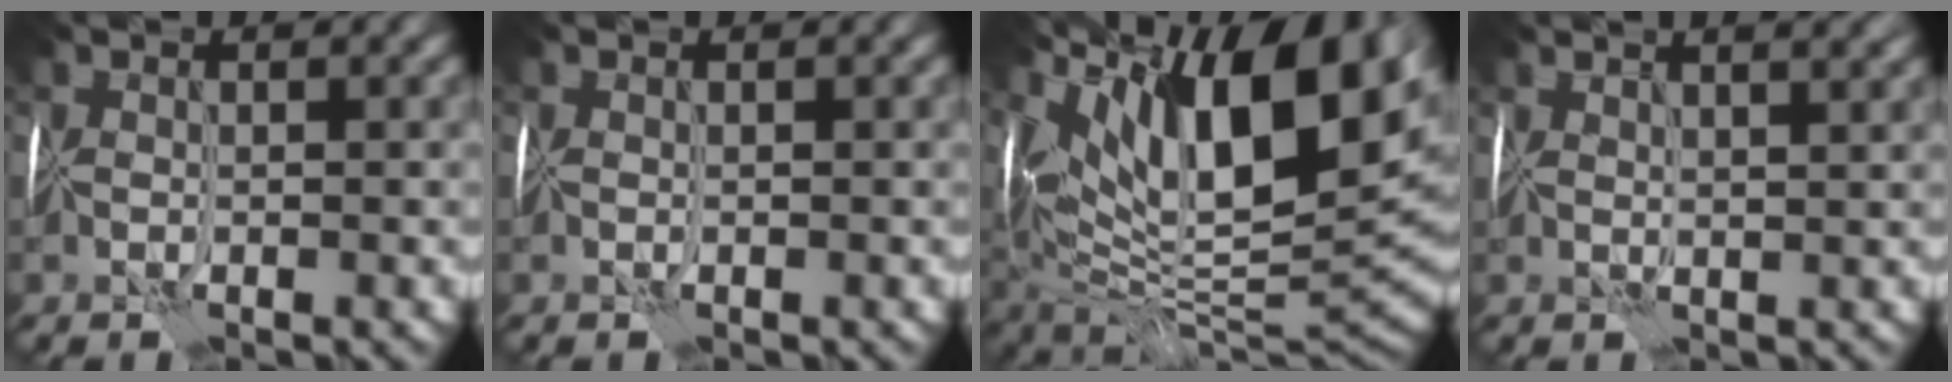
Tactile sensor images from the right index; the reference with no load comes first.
{"total": 0.0}
{"total": 15.3, "force": [7.2, 6.0, 12.1], "torque": [-0.188, 0.032, 0.122]}
{"total": 6.1, "force": [4.1, 2.5, 3.9], "torque": [-0.042, 0.046, 0.040]}